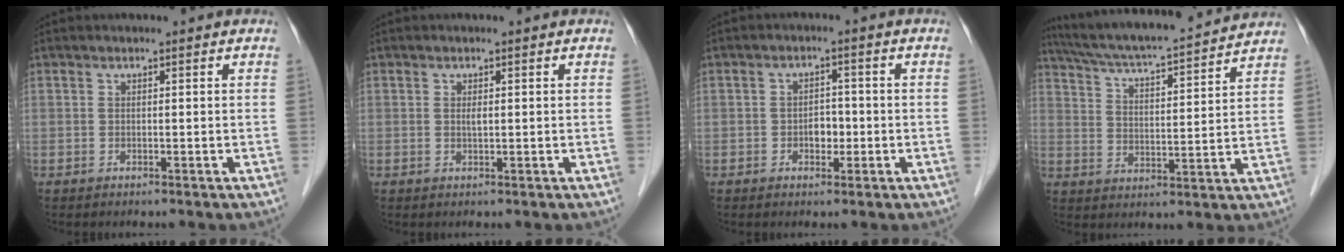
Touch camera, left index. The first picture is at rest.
{"total": 0.8, "force": [0.0, 0.2, 0.8], "torque": [-0.018, -0.004, 0.001]}
{"total": 2.8, "force": [-1.0, 1.8, 1.9], "torque": [-0.026, 0.005, -0.013]}
{"total": 18.7, "force": [17.1, 1.1, 7.4], "torque": [-0.130, 0.020, 0.260]}